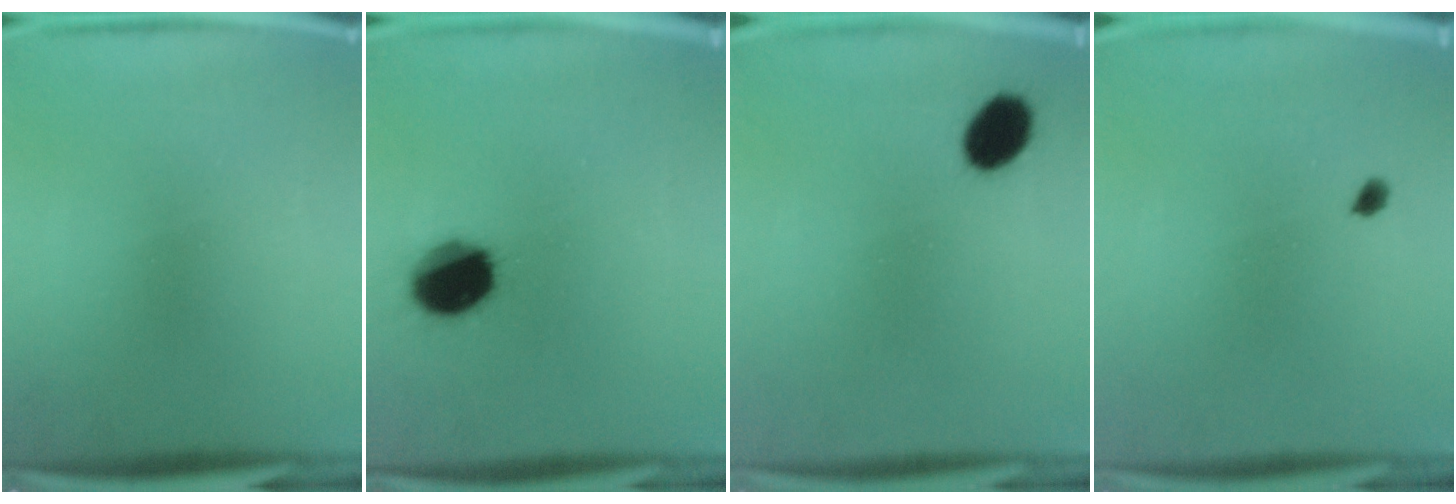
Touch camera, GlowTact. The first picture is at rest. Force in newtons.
{"total": 13.9}
{"total": 7.1}
{"total": 1.1}